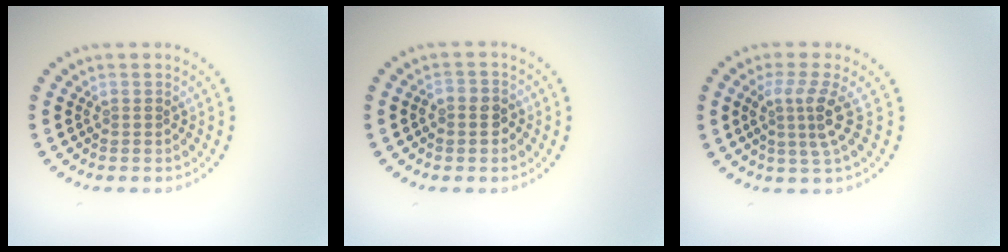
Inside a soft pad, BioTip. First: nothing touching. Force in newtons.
{"total": 1.8, "press": 1.7, "slide": 0.5}
{"total": 3.3, "press": 2.4, "slide": 2.3}